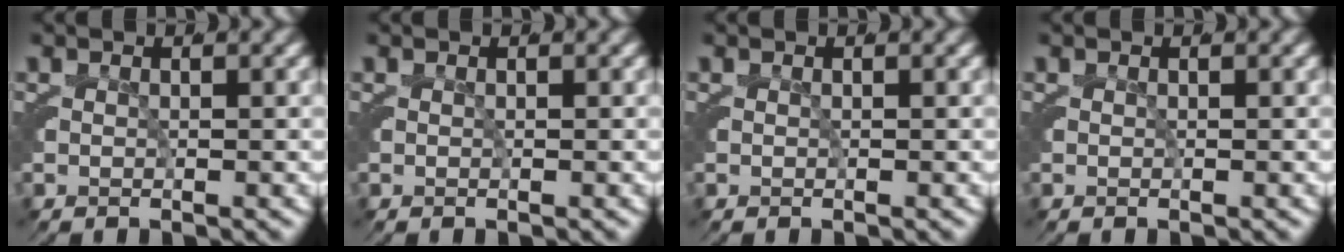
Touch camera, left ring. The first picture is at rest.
{"total": 0.0}
{"total": 0.0}
{"total": 0.0}